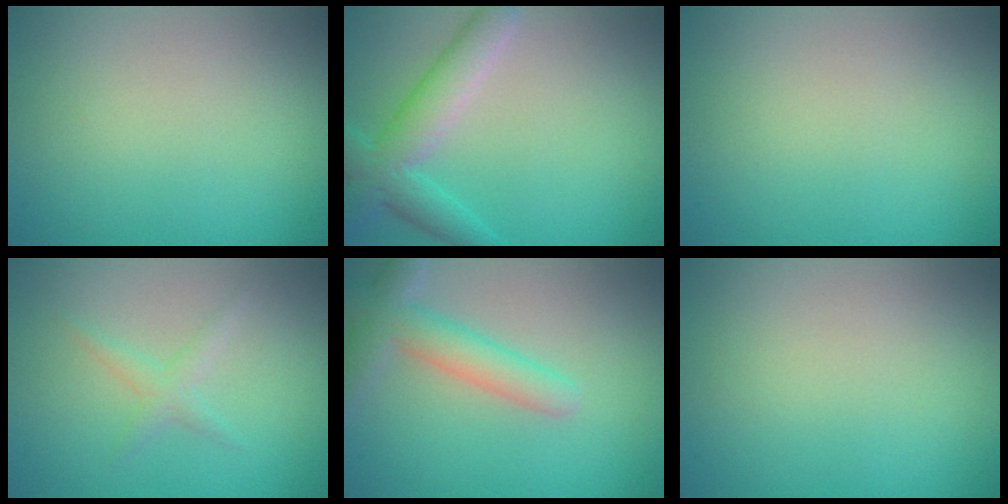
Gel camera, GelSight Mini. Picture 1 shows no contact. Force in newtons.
{"total": 4.9, "press": 4.9, "slide": 0.2}
{"total": 0.0}
{"total": 1.4, "press": 1.4, "slide": 0.0}
{"total": 4.1, "press": 4.1, "slide": 0.3}
{"total": 0.0}